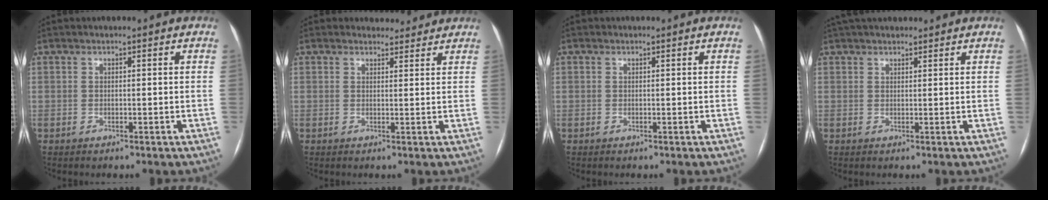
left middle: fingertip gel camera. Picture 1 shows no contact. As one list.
[{"total": 3.2, "force": [2.9, 1.3, -0.2], "torque": [0.003, 0.005, 0.031]}, {"total": 0.0}, {"total": 7.5, "force": [6.6, 2.2, 2.9], "torque": [-0.042, 0.039, 0.103]}]